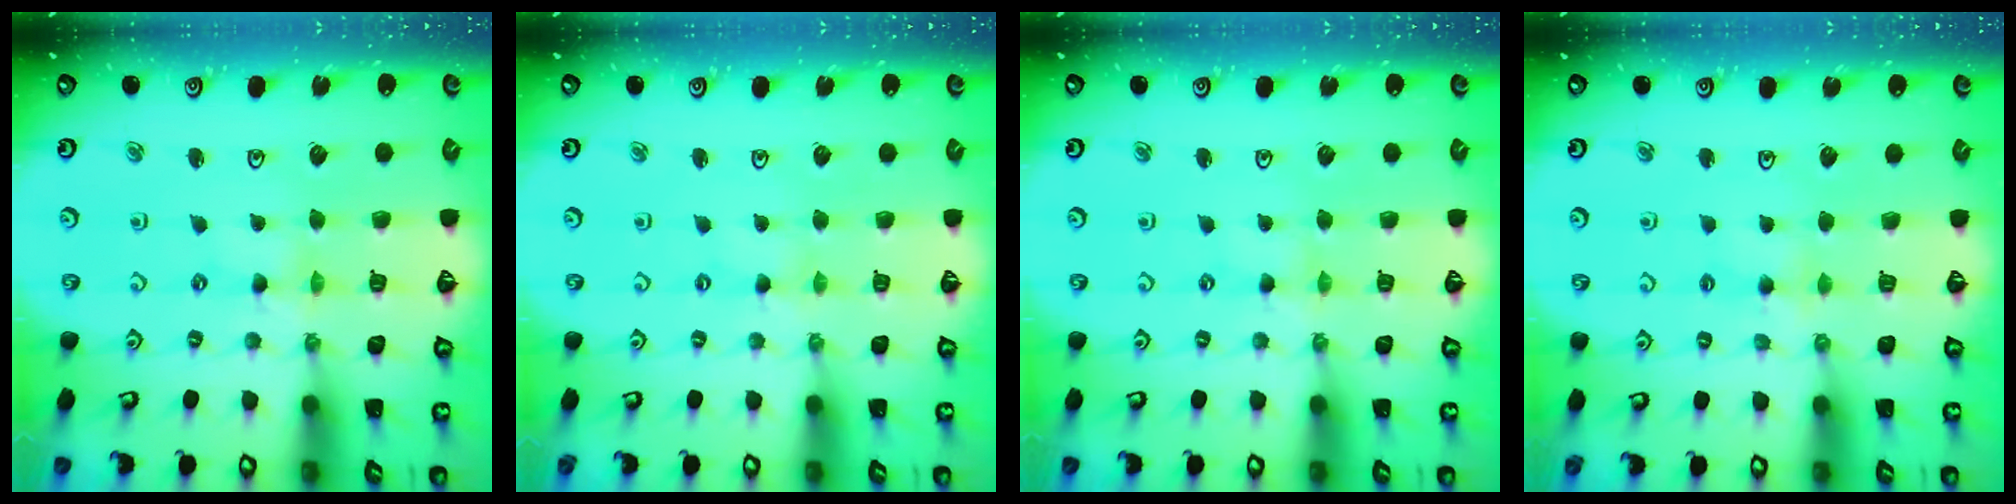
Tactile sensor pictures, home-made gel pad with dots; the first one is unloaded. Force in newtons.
{"total": 0.6, "press": 0.5, "slide": 0.1}
{"total": 0.0}
{"total": 4.1, "press": 4.1, "slide": 0.5}